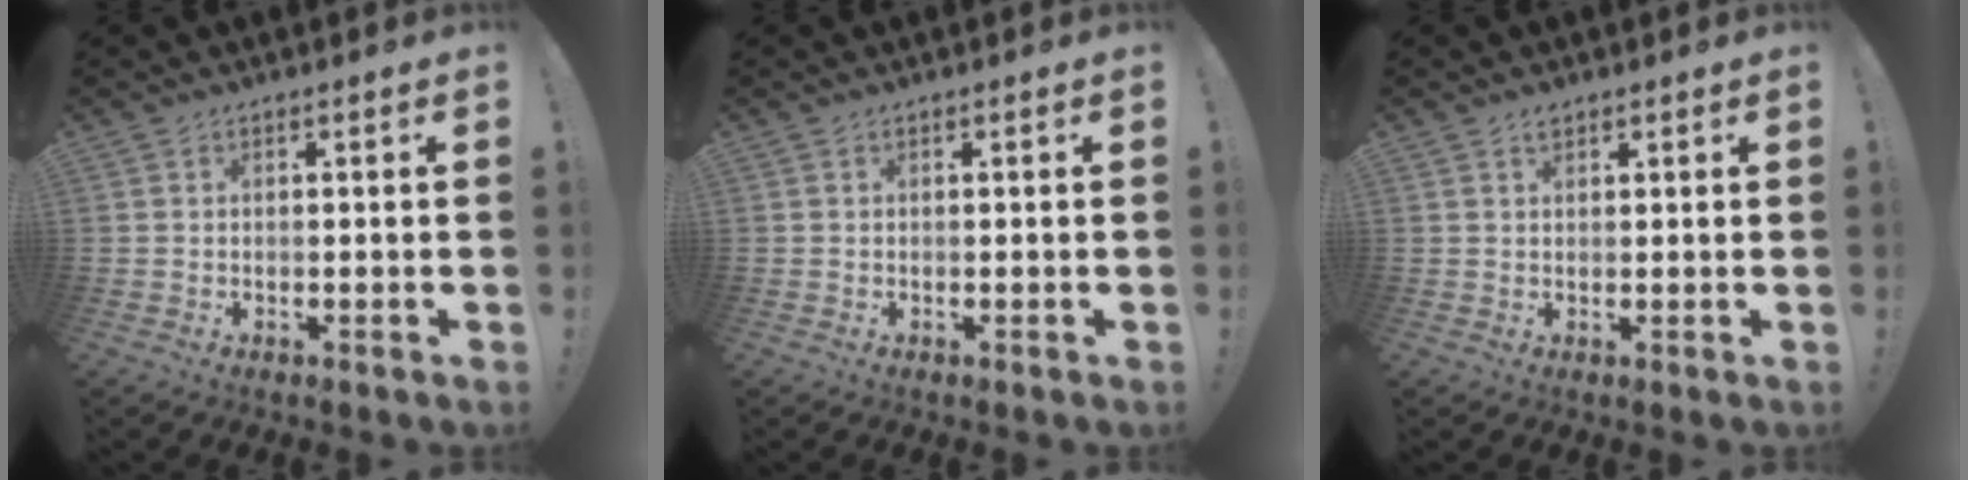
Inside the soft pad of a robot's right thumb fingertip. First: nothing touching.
{"total": 0.0}
{"total": 1.2, "force": [0.9, 0.7, 0.3], "torque": [-0.003, -0.002, 0.017]}